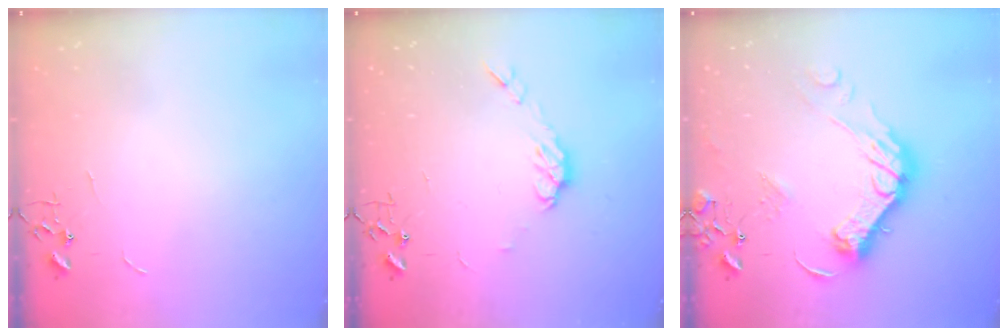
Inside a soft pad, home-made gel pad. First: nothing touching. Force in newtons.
{"total": 7.3, "press": 7.2, "slide": 0.4}
{"total": 17.8, "press": 17.8, "slide": 1.3}